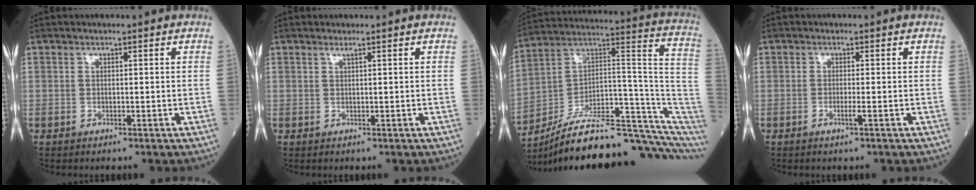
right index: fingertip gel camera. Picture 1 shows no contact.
{"total": 0.5, "force": [0.4, -0.1, 0.3], "torque": [-0.015, -0.004, 0.012]}
{"total": 23.3, "force": [-18.2, 3.5, 14.2], "torque": [-0.158, 0.052, -0.281]}
{"total": 1.2, "force": [-0.5, -0.2, 1.1], "torque": [-0.023, -0.001, -0.008]}